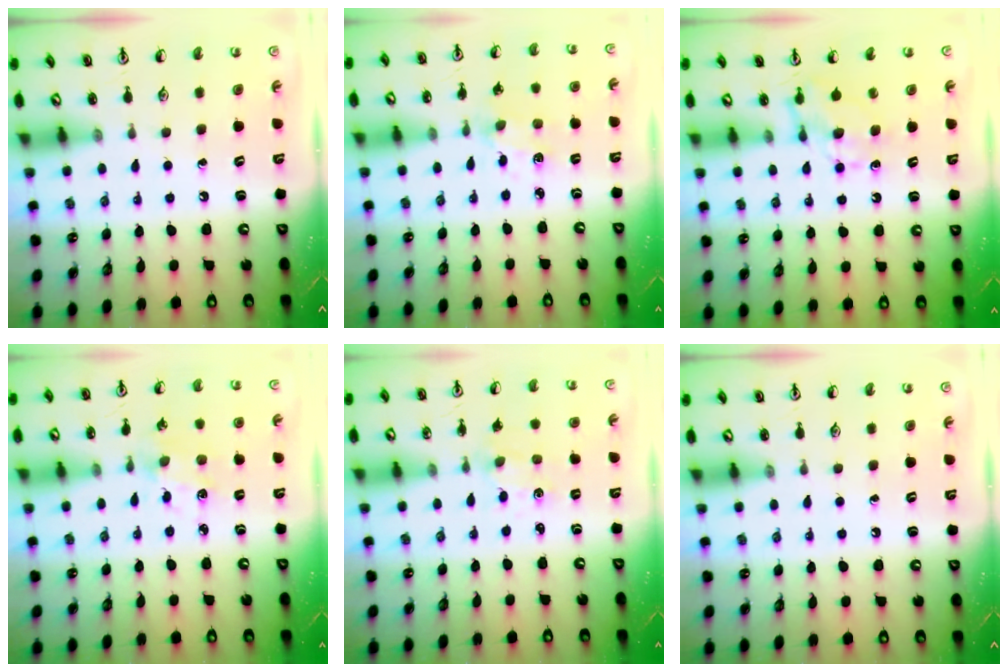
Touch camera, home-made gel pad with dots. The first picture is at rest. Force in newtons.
{"total": 1.9, "press": 1.9, "slide": 0.4}
{"total": 6.0, "press": 6.0, "slide": 0.5}
{"total": 2.1, "press": 2.1, "slide": 0.4}
{"total": 1.1, "press": 1.1, "slide": 0.4}
{"total": 0.0}